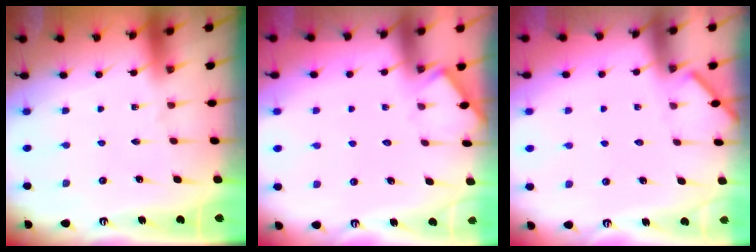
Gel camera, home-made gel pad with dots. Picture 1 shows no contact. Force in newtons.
{"total": 3.2, "press": 3.2, "slide": 0.4}
{"total": 1.7, "press": 1.6, "slide": 0.1}